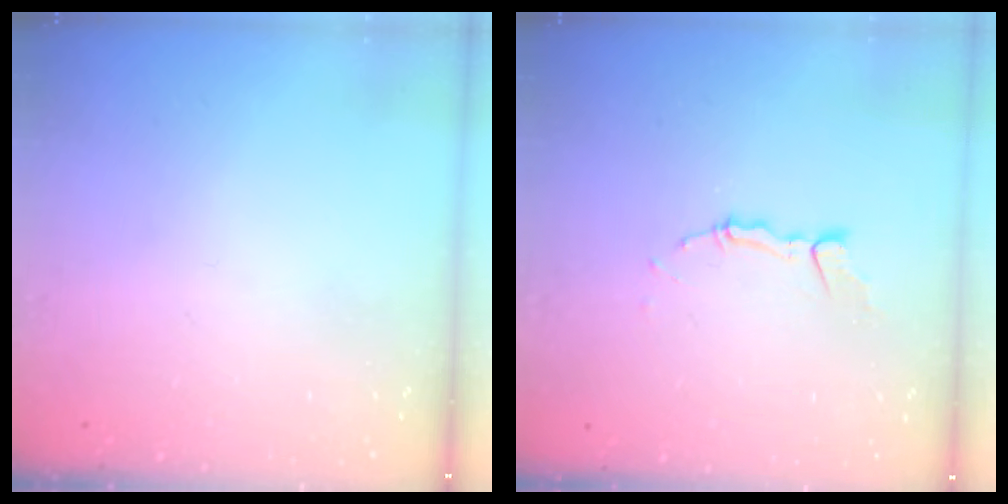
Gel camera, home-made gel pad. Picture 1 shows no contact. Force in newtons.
{"total": 4.4, "press": 4.4, "slide": 0.3}